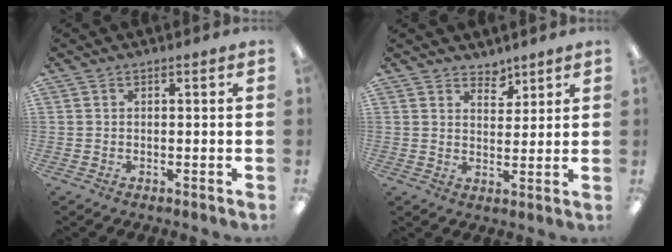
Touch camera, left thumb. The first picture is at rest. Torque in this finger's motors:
{"motor_torque": [-0.07, -0.08, -0.16, -0.11, -0.03]}